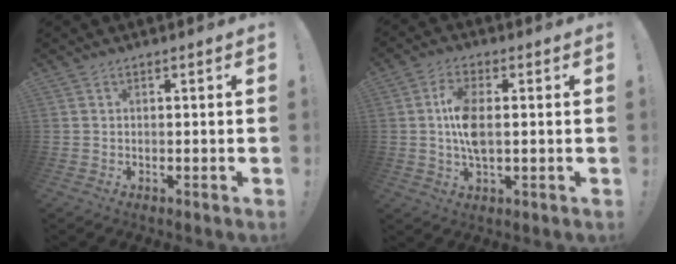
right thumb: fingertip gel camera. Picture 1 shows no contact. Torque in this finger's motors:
{"motor_torque": [1.21, 1.58, 0.58, -0.38, 0.03]}